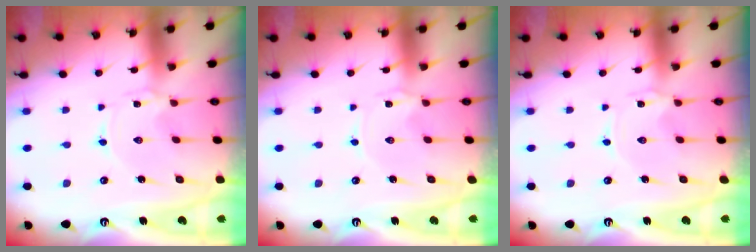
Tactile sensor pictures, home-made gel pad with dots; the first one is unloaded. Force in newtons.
{"total": 0.0}
{"total": 0.0}